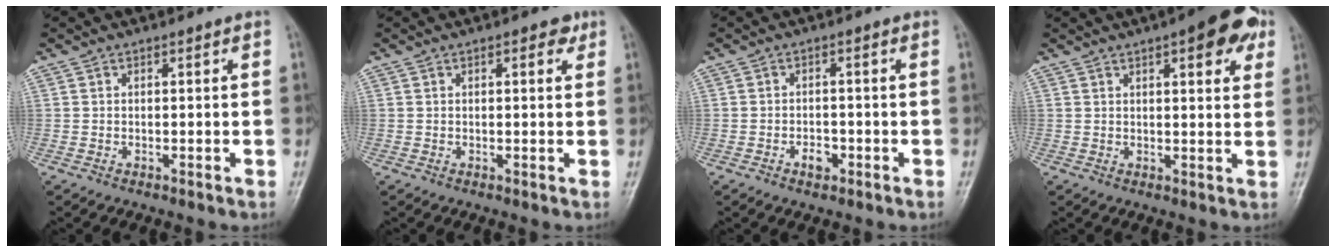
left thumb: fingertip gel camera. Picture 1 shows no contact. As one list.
[{"total": 2.2, "force": [1.1, 1.0, 1.6], "torque": [-0.013, -0.001, 0.010]}, {"total": 2.6, "force": [-1.3, 1.7, 1.5], "torque": [-0.018, 0.009, -0.020]}, {"total": 9.8, "force": [4.8, 3.4, 7.9], "torque": [-0.073, -0.008, 0.053]}]